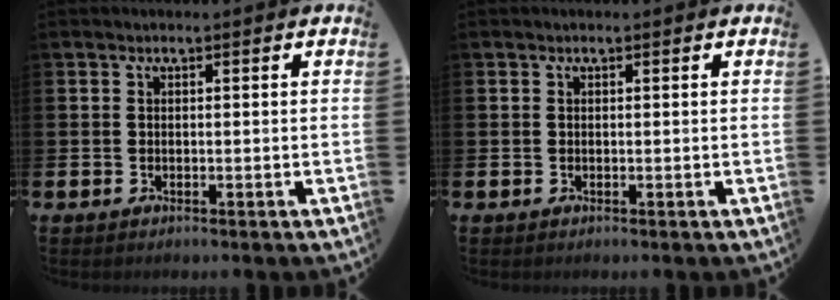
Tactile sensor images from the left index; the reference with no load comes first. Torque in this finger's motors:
{"motor_torque": [-0.08, -0.04, 0.06, -0.01]}